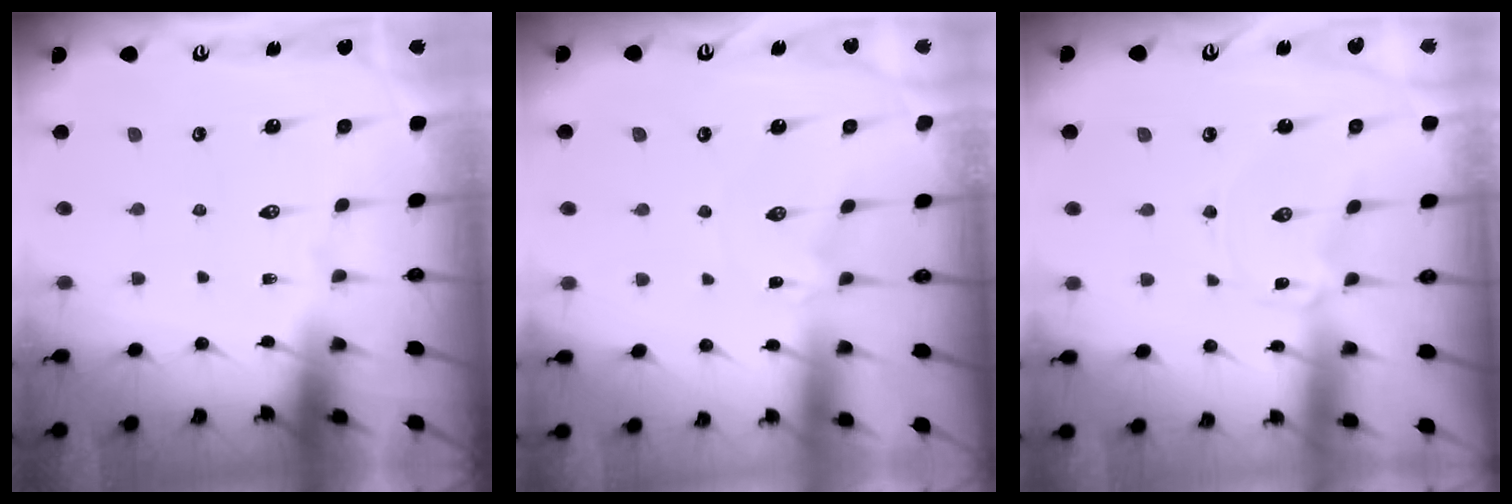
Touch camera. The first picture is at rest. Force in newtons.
{"total": 0.0}
{"total": 0.0}